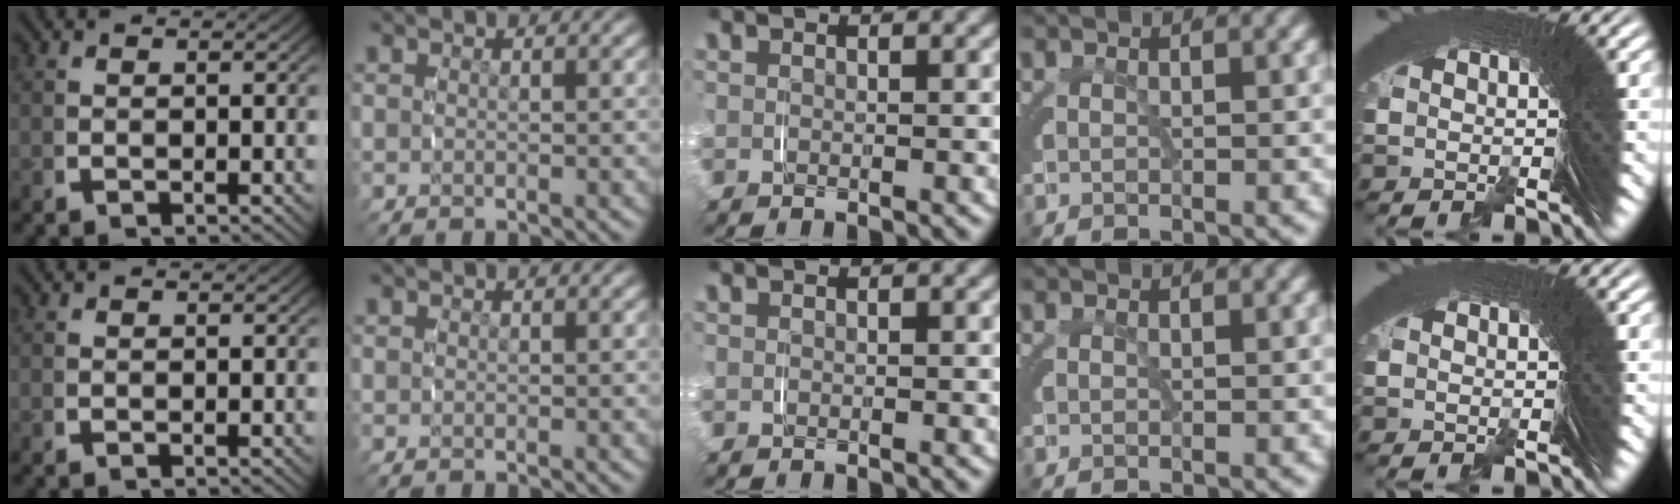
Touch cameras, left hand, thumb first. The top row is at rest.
{}